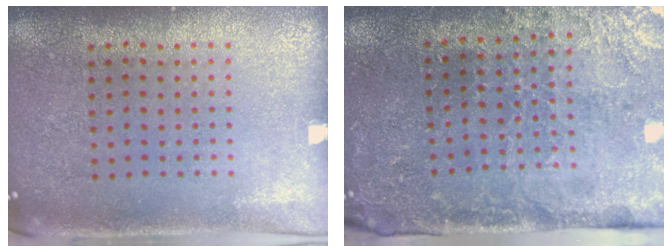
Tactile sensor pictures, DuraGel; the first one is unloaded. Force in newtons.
{"total": 3.4, "press": 3.4, "slide": 0.4}